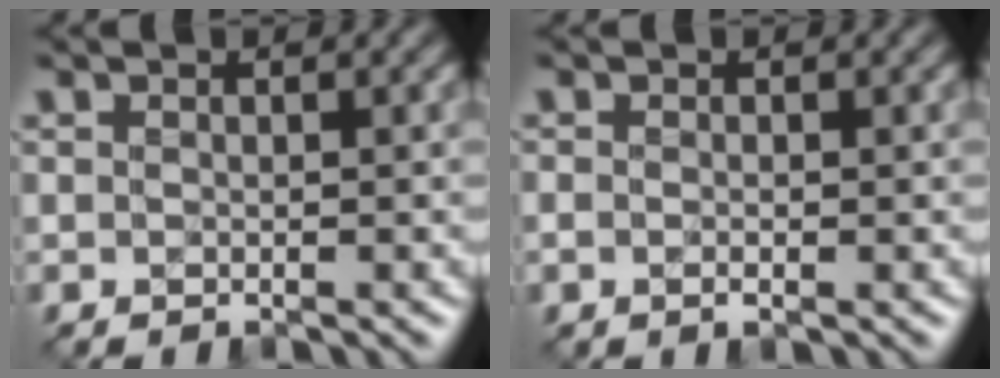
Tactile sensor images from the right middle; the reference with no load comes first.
{"total": 0.9, "force": [0.0, -0.6, -0.7], "torque": [-0.014, -0.002, 0.003]}